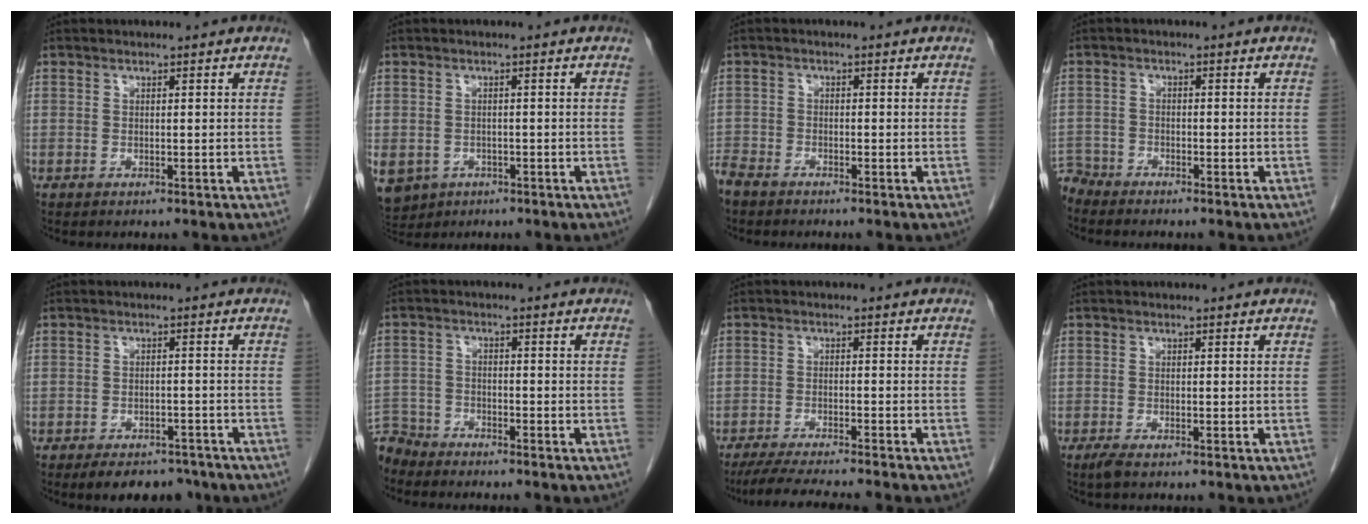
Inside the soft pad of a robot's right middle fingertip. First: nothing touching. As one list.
[{"total": 10.6, "force": [-4.7, 8.7, 3.9], "torque": [-0.123, -0.006, -0.060]}, {"total": 3.9, "force": [-3.5, 1.2, 1.2], "torque": [-0.024, -0.009, -0.070]}, {"total": 3.5, "force": [-3.4, 0.6, -0.5], "torque": [0.013, -0.009, -0.066]}, {"total": 6.9, "force": [-5.5, 3.4, 2.4], "torque": [-0.022, 0.005, -0.076]}, {"total": 6.0, "force": [-5.7, 1.8, -0.1], "torque": [0.005, -0.005, -0.111]}, {"total": 9.2, "force": [-8.2, -0.6, 4.2], "torque": [-0.055, -0.020, -0.130]}, {"total": 1.3, "force": [-0.9, 0.2, 0.9], "torque": [-0.026, -0.005, -0.019]}]